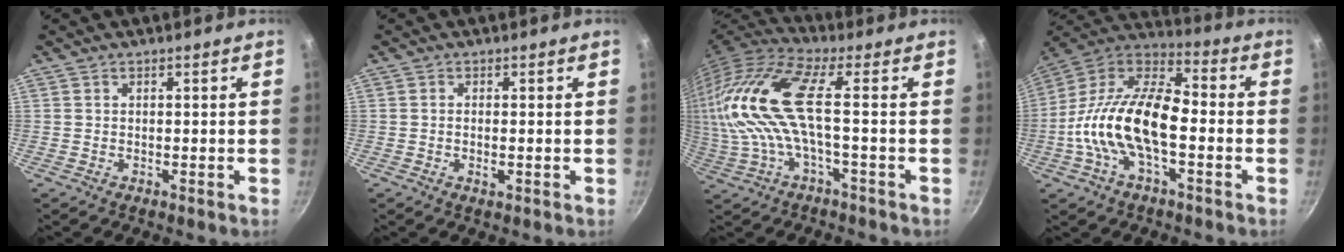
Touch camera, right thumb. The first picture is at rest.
{"total": 1.5, "force": [-0.3, 0.6, 1.3], "torque": [-0.026, 0.000, -0.007]}
{"total": 15.2, "force": [0.9, 4.3, 14.6], "torque": [-0.307, 0.014, 0.016]}
{"total": 19.6, "force": [-3.7, 9.6, 16.6], "torque": [-0.294, 0.044, -0.087]}